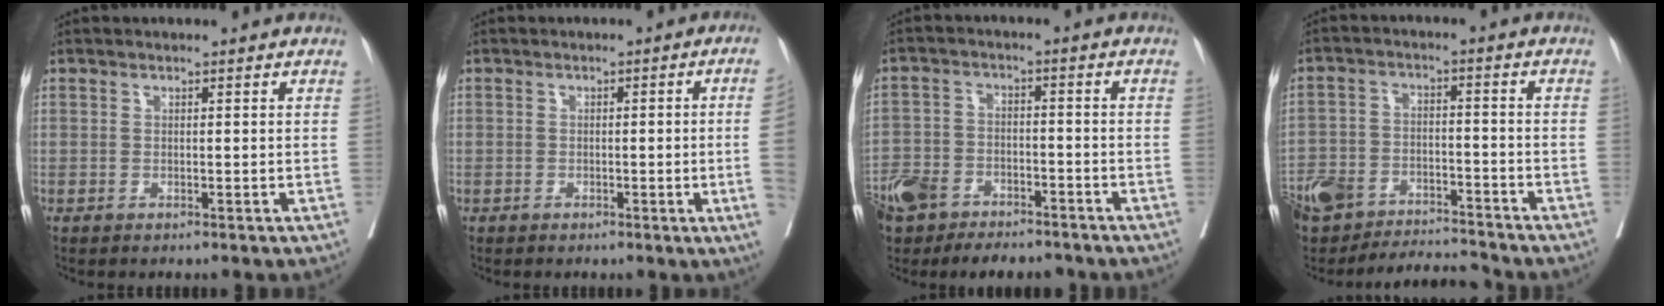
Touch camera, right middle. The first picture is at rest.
{"total": 5.5, "force": [-0.9, -1.4, 5.3], "torque": [-0.060, -0.007, -0.010]}
{"total": 12.3, "force": [-9.1, 6.3, 5.3], "torque": [-0.115, 0.008, -0.150]}
{"total": 12.7, "force": [-11.4, 3.9, 3.8], "torque": [-0.074, 0.022, -0.193]}